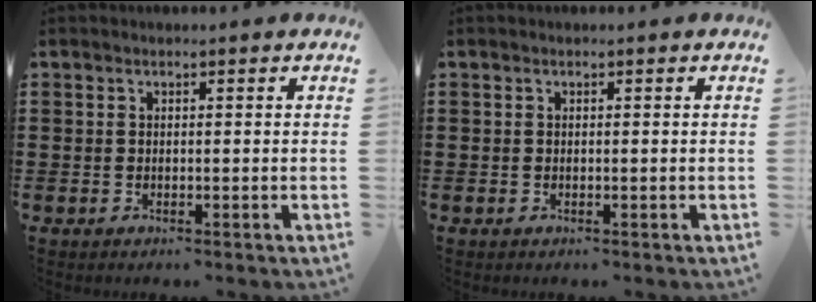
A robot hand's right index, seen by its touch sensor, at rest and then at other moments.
{"total": 0.0}